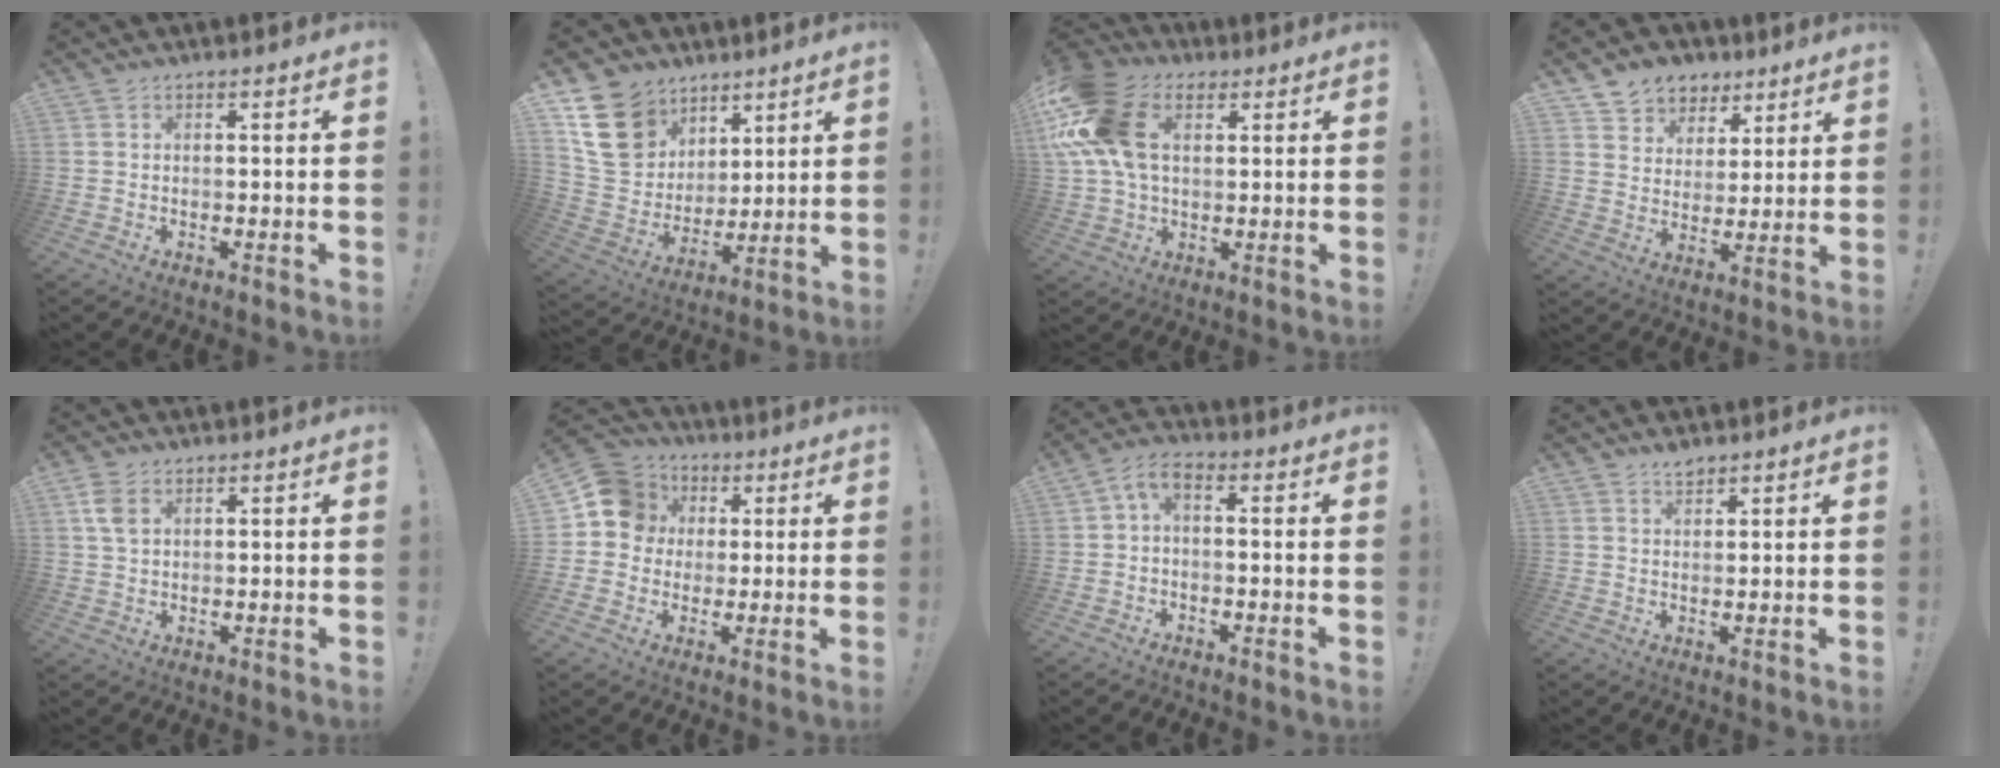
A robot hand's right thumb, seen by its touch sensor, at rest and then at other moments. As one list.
[{"total": 17.3, "force": [8.6, 13.5, 6.6], "torque": [-0.103, -0.047, 0.183]}, {"total": 19.6, "force": [5.9, 12.8, 13.6], "torque": [-0.283, -0.004, 0.109]}, {"total": 7.6, "force": [5.2, 5.6, 0.4], "torque": [-0.013, -0.043, 0.105]}, {"total": 4.9, "force": [2.1, 2.9, 3.3], "torque": [-0.052, -0.004, 0.039]}, {"total": 11.6, "force": [2.0, 10.7, 3.8], "torque": [-0.040, 0.004, 0.045]}, {"total": 3.8, "force": [-0.5, 1.4, 3.5], "torque": [-0.078, -0.009, -0.011]}, {"total": 2.2, "force": [2.1, 0.7, 0.4], "torque": [-0.003, -0.012, 0.037]}]